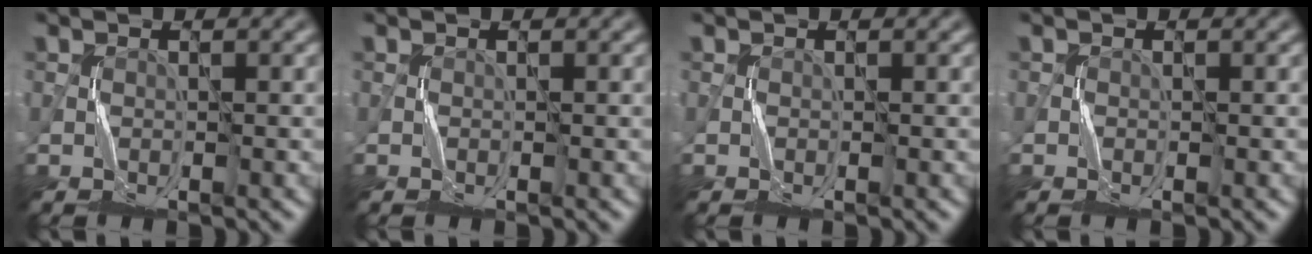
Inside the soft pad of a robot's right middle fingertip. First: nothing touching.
{"total": 0.0}
{"total": 0.0}
{"total": 0.0}